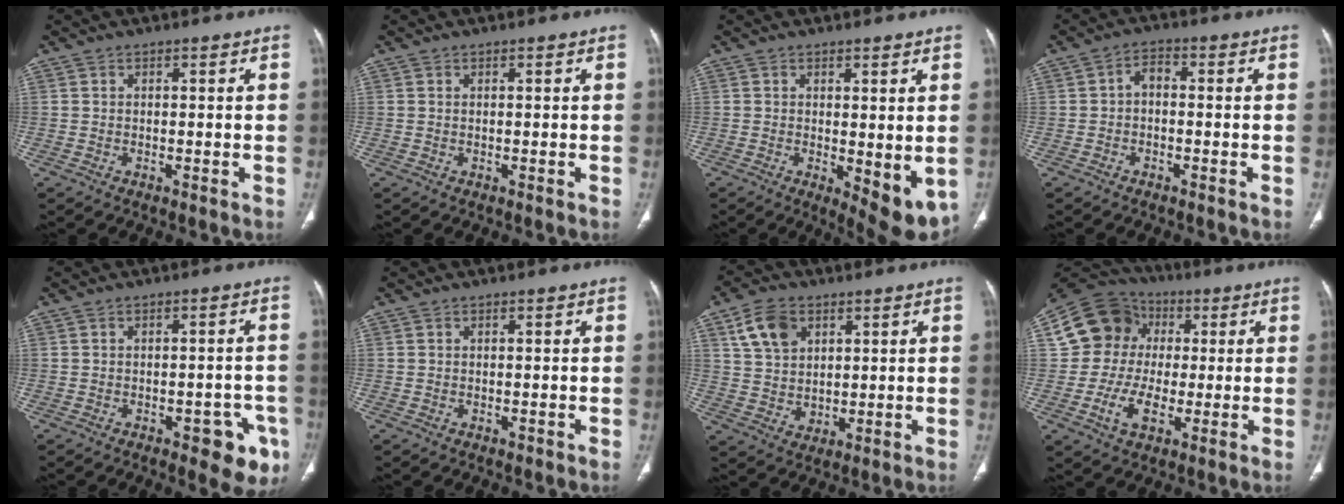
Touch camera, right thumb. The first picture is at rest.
{"total": 0.0}
{"total": 8.3, "force": [-1.2, 3.3, 7.6], "torque": [-0.091, -0.023, -0.006]}
{"total": 2.9, "force": [-0.5, 1.9, 2.2], "torque": [-0.030, 0.016, -0.018]}
{"total": 8.3, "force": [-3.8, 3.9, 6.3], "torque": [-0.046, 0.014, -0.041]}
{"total": 0.0}
{"total": 9.1, "force": [4.1, 6.6, 4.8], "torque": [-0.067, -0.016, 0.085]}
{"total": 14.7, "force": [1.3, 12.8, 7.1], "torque": [-0.103, 0.015, 0.020]}